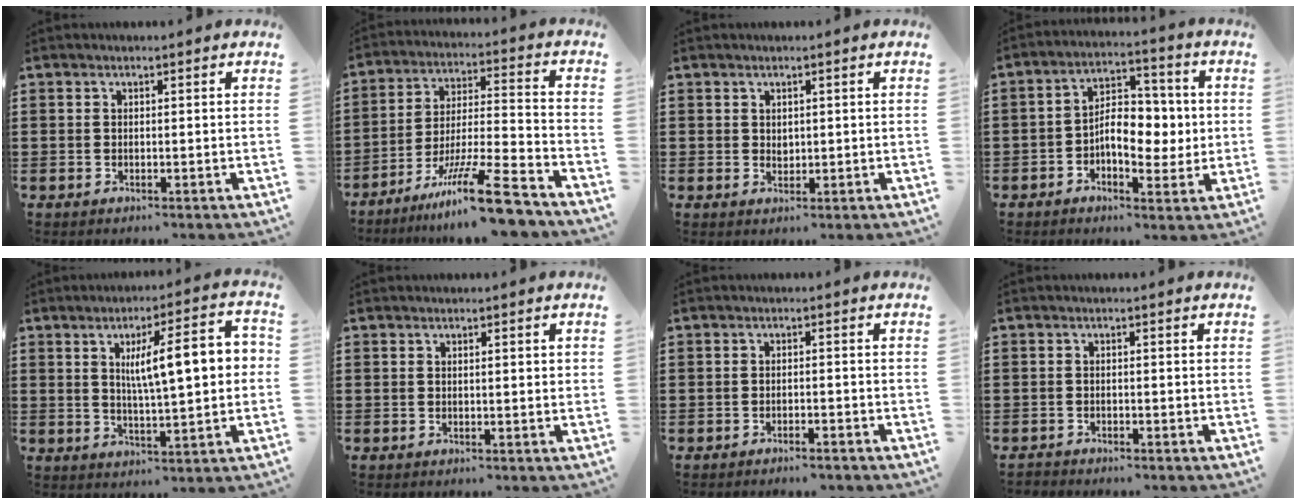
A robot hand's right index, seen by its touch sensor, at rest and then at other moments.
{"total": 14.3, "force": [-10.7, 0.8, 9.4], "torque": [-0.149, 0.028, -0.194]}
{"total": 1.1, "force": [0.6, 0.8, 0.4], "torque": [-0.009, 0.003, 0.013]}
{"total": 7.4, "force": [-0.6, 4.5, 5.9], "torque": [-0.092, 0.008, -0.017]}
{"total": 10.3, "force": [2.2, 2.2, 9.8], "torque": [-0.169, 0.004, 0.030]}
{"total": 0.7, "force": [0.2, 0.0, 0.6], "torque": [-0.012, 0.000, 0.003]}
{"total": 1.4, "force": [-1.3, 0.0, 0.4], "torque": [-0.011, 0.002, -0.027]}
{"total": 1.1, "force": [-1.1, 0.2, -0.1], "torque": [0.000, 0.004, -0.025]}